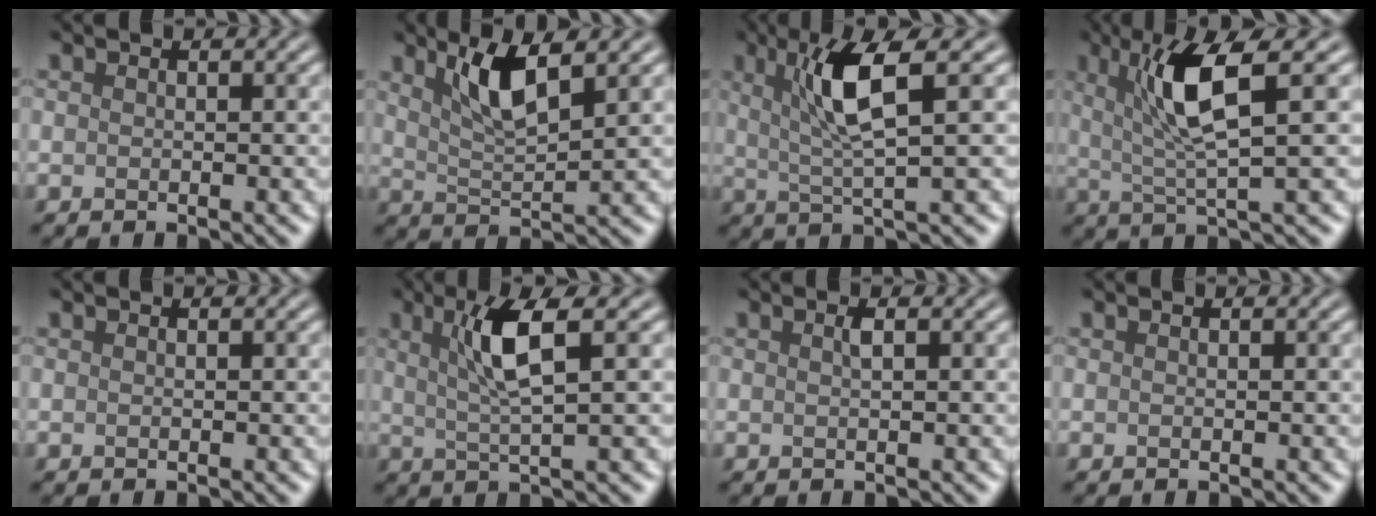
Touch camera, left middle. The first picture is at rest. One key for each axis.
{"total": 4.3, "fx": 2.3, "fy": 1.0, "fz": 3.5, "tx": -0.071, "ty": -0.001, "tz": 0.047}
{"total": 5.2, "fx": 1.6, "fy": 0.8, "fz": 4.9, "tx": -0.098, "ty": 0.001, "tz": 0.033}
{"total": 5.8, "fx": 1.7, "fy": 1.0, "fz": 5.5, "tx": -0.110, "ty": 0.001, "tz": 0.037}
{"total": 0.0}
{"total": 4.5, "fx": 1.4, "fy": 0.7, "fz": 4.3, "tx": -0.085, "ty": 0.002, "tz": 0.029}
{"total": 0.9, "fx": 0.3, "fy": 0.2, "fz": 0.8, "tx": -0.013, "ty": 0.003, "tz": 0.005}
{"total": 0.0}